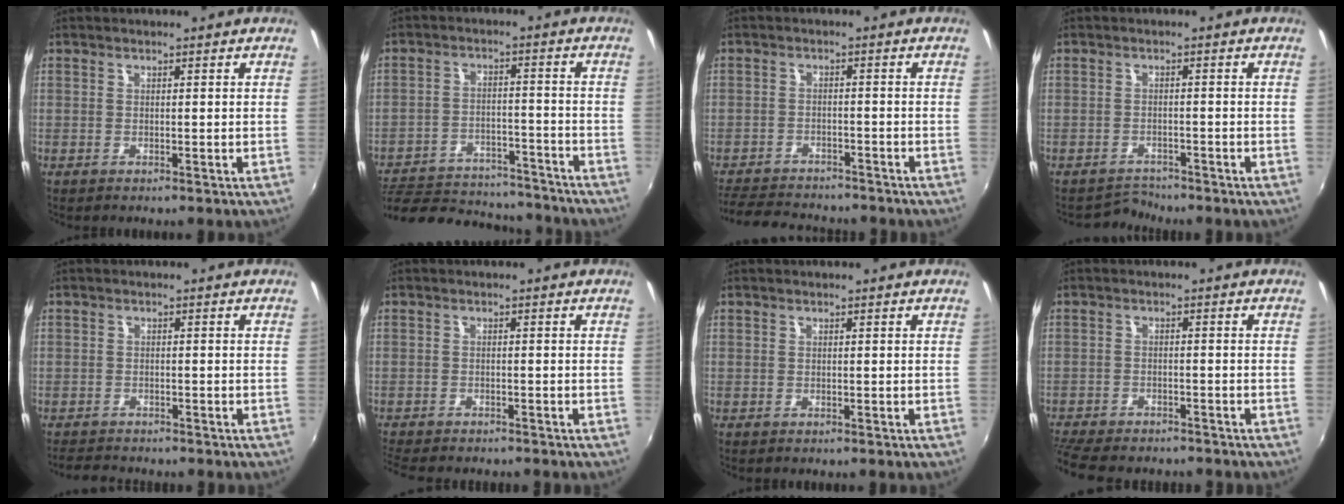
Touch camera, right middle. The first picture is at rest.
{"total": 21.8, "force": [-18.6, 8.0, 8.1], "torque": [-0.176, 0.009, -0.246]}
{"total": 10.7, "force": [-9.6, 3.7, 3.2], "torque": [-0.094, 0.008, -0.149]}
{"total": 2.6, "force": [-2.5, 0.5, -0.7], "torque": [0.007, 0.007, -0.044]}
{"total": 3.7, "force": [-3.4, 1.3, 0.6], "torque": [-0.027, -0.001, -0.061]}
{"total": 7.1, "force": [-6.4, 1.5, 2.5], "torque": [-0.070, -0.021, -0.105]}
{"total": 0.0}
{"total": 11.5, "force": [-10.1, 3.4, 4.5], "torque": [-0.120, -0.022, -0.162]}